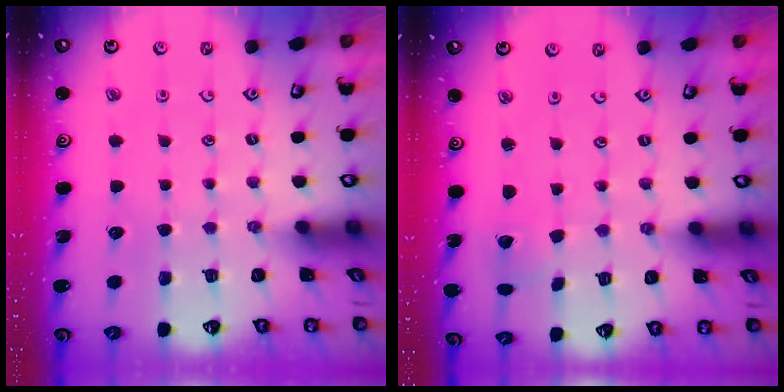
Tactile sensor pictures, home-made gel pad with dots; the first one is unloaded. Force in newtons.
{"total": 2.0, "press": 2.0, "slide": 0.1}